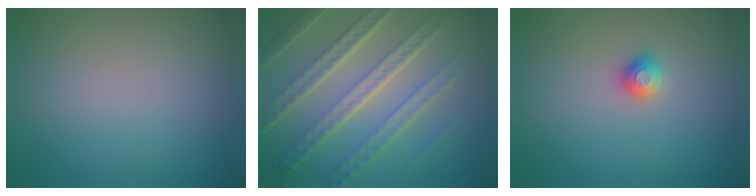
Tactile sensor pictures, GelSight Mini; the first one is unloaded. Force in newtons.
{"total": 8.2, "press": 5.8, "slide": 5.8}
{"total": 1.2, "press": 1.1, "slide": 0.3}